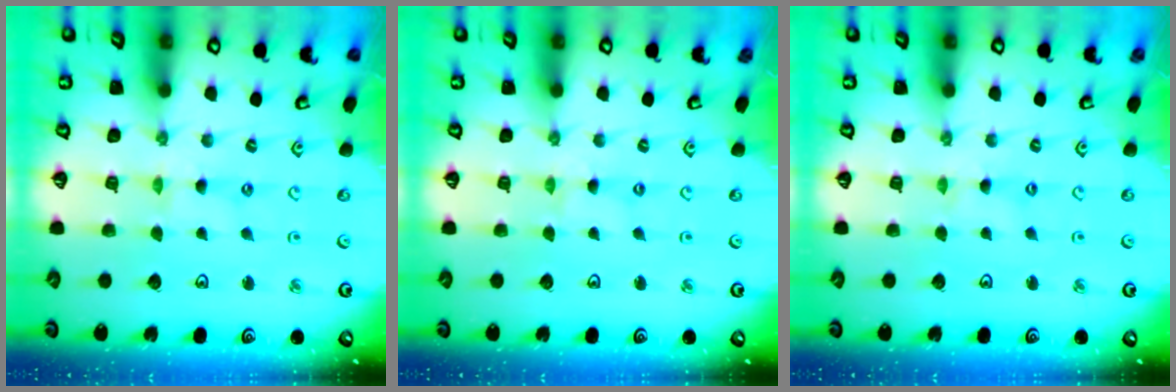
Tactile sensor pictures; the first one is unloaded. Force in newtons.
{"total": 0.0}
{"total": 0.0}